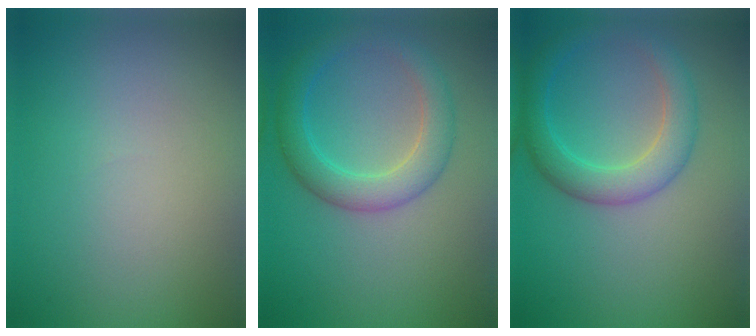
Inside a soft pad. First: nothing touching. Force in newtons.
{"total": 4.2, "press": 4.2, "slide": 0.1}
{"total": 4.1, "press": 4.1, "slide": 0.2}